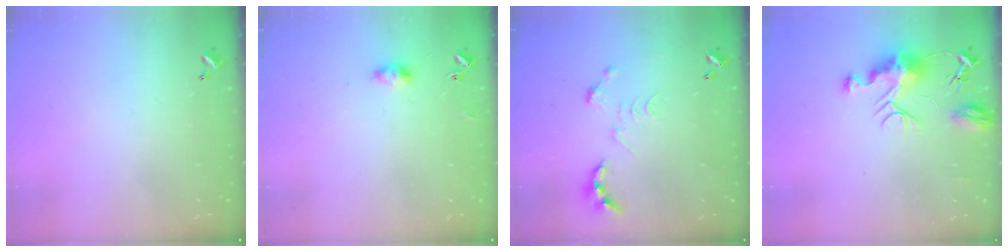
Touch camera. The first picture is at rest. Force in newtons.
{"total": 3.8, "press": 3.8, "slide": 0.6}
{"total": 0.0}
{"total": 9.7, "press": 9.6, "slide": 0.9}